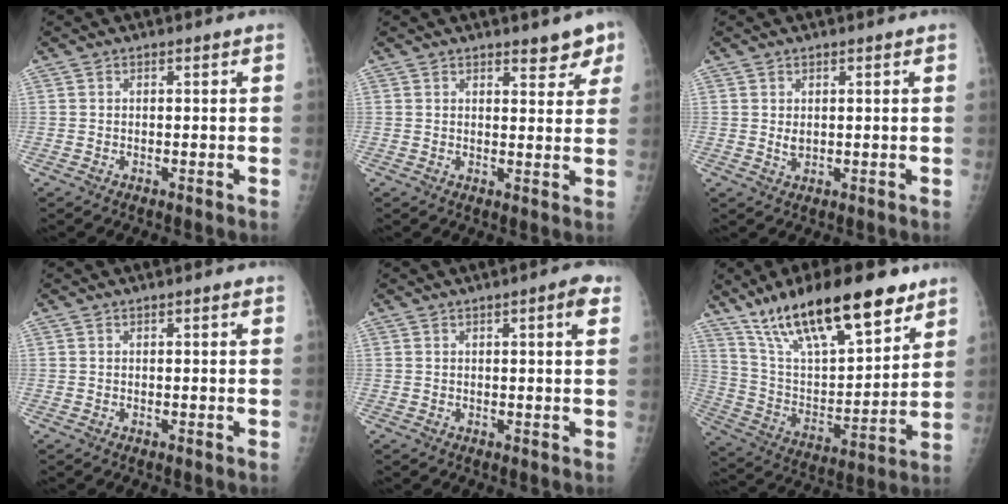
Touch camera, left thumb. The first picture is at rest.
{"total": 4.7, "force": [3.3, 2.0, 2.8], "torque": [-0.007, -0.017, 0.039]}
{"total": 1.5, "force": [0.4, 0.9, 1.1], "torque": [-0.015, -0.005, 0.010]}
{"total": 0.8, "force": [0.4, 0.1, 0.6], "torque": [-0.009, 0.001, 0.005]}
{"total": 3.7, "force": [1.7, 0.6, 3.2], "torque": [-0.039, -0.002, 0.019]}
{"total": 24.7, "force": [16.4, 8.2, 16.6], "torque": [-0.248, -0.047, 0.287]}